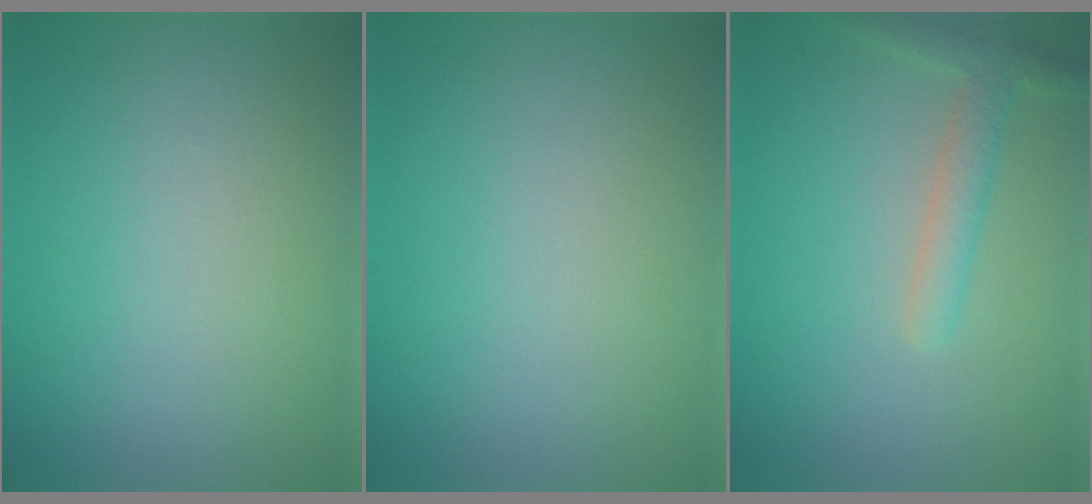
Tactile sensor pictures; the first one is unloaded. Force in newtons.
{"total": 0.0}
{"total": 2.4, "press": 2.4, "slide": 0.1}